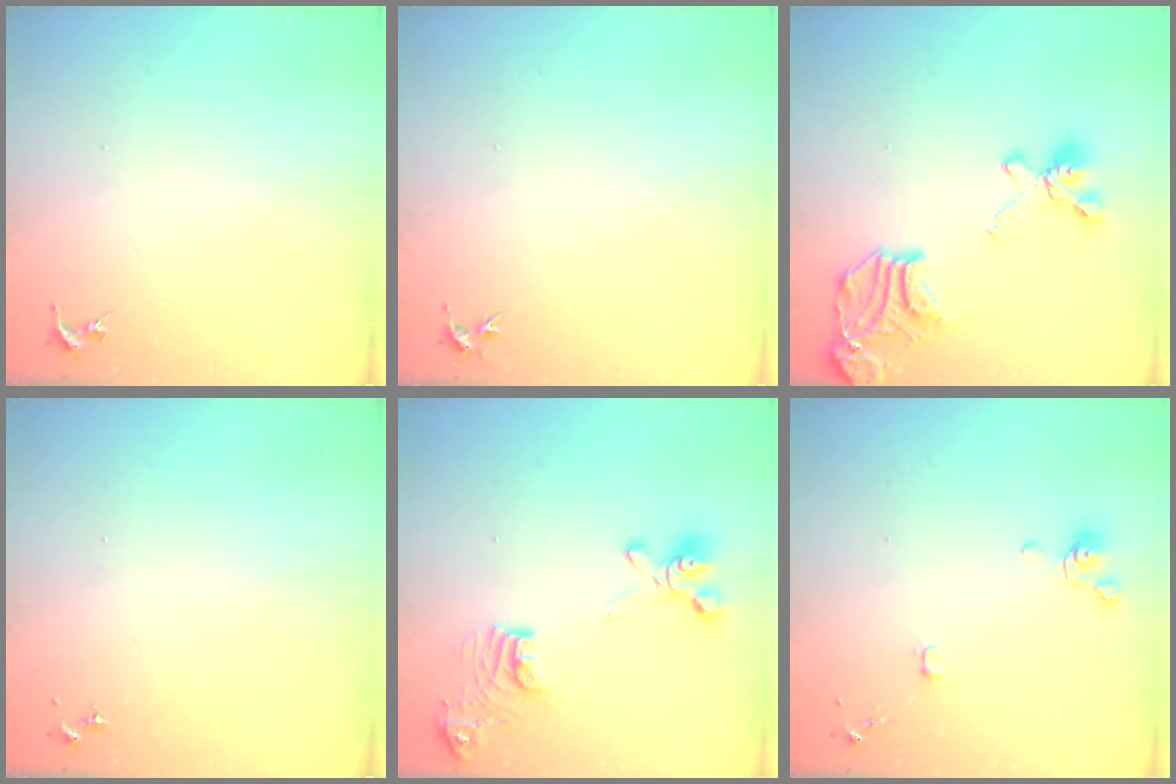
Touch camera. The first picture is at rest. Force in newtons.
{"total": 4.2, "press": 4.2, "slide": 0.5}
{"total": 21.1, "press": 21.0, "slide": 2.5}
{"total": 0.0}
{"total": 16.7, "press": 16.6, "slide": 1.7}
{"total": 3.5, "press": 3.4, "slide": 0.7}